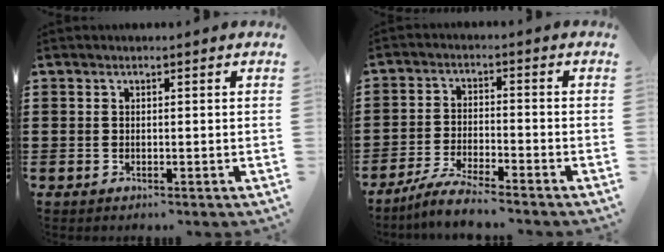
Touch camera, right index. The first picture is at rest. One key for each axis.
{"total": 4.8, "fx": -4.5, "fy": -0.1, "fz": 1.7, "tx": -0.044, "ty": -0.006, "tz": -0.089}